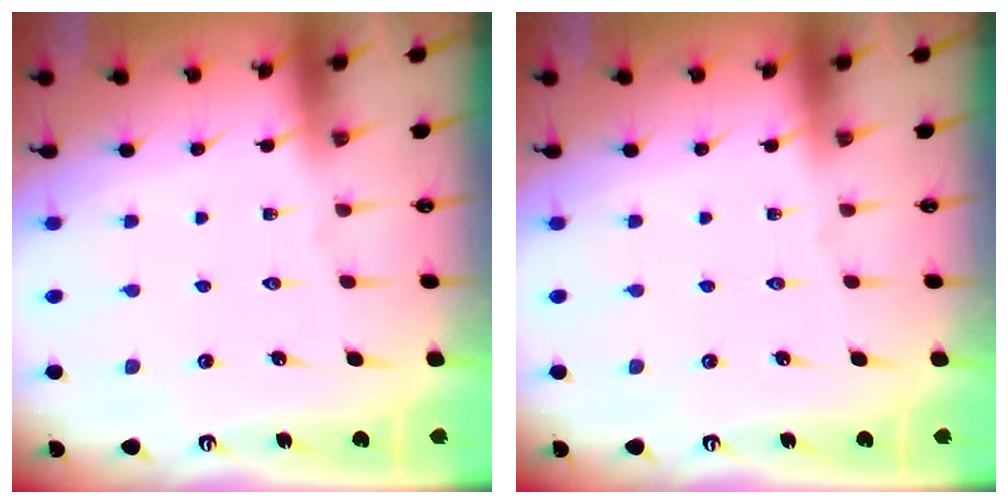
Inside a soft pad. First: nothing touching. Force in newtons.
{"total": 0.0}